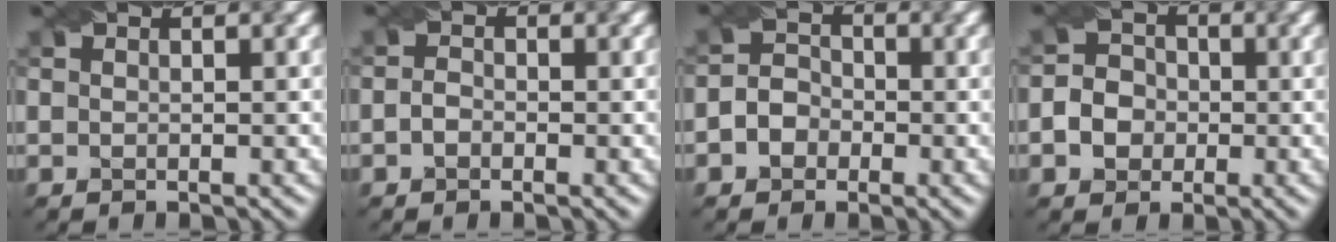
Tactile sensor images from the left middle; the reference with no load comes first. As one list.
[{"total": 1.0, "force": [-0.7, 0.5, 0.5], "torque": [-0.013, 0.003, -0.015]}, {"total": 2.9, "force": [-1.3, 2.3, 1.1], "torque": [0.001, 0.005, -0.028]}, {"total": 3.9, "force": [-1.2, 3.4, 1.5], "torque": [-0.014, 0.009, -0.033]}]